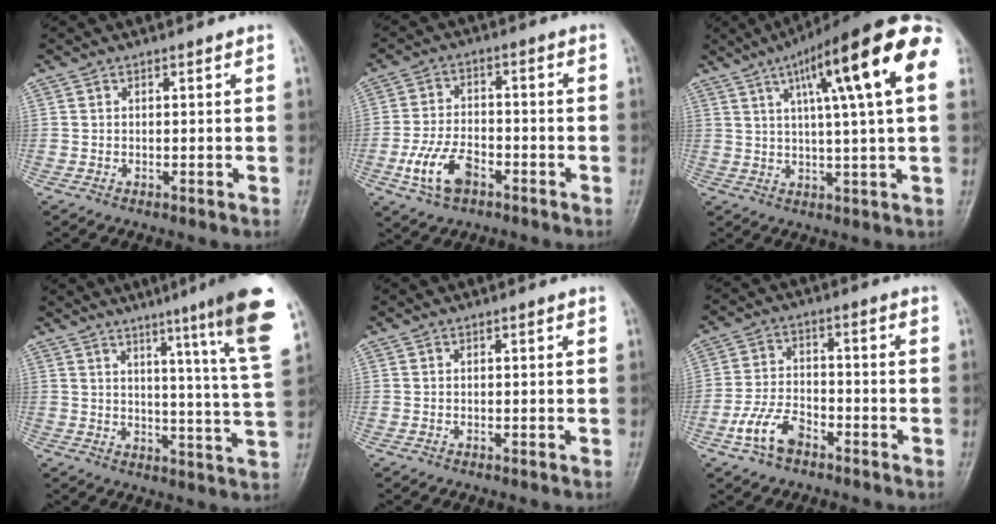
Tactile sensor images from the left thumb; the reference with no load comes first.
{"total": 8.9, "force": [-4.3, 5.0, 6.0], "torque": [-0.117, 0.022, -0.079]}
{"total": 20.7, "force": [7.5, 3.4, 19.0], "torque": [-0.278, 0.013, 0.103]}
{"total": 17.2, "force": [10.5, -0.1, 13.5], "torque": [-0.169, -0.060, 0.123]}
{"total": 0.0}
{"total": 7.8, "force": [-4.4, 4.3, 4.8], "torque": [-0.094, 0.028, -0.086]}